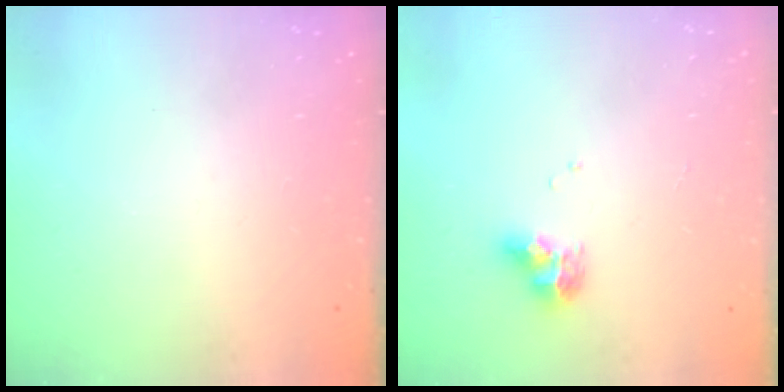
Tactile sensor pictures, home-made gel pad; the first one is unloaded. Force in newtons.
{"total": 7.7, "press": 7.7, "slide": 0.6}